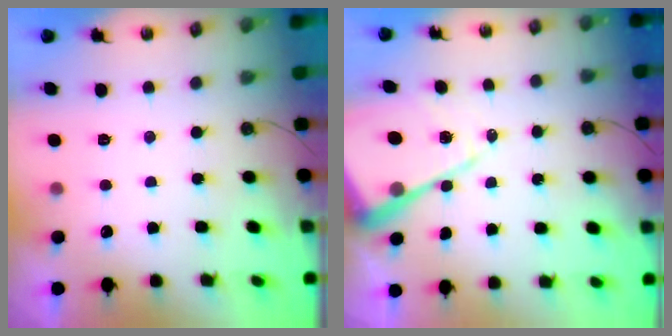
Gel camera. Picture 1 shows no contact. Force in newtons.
{"total": 16.0, "press": 15.9, "slide": 1.7}